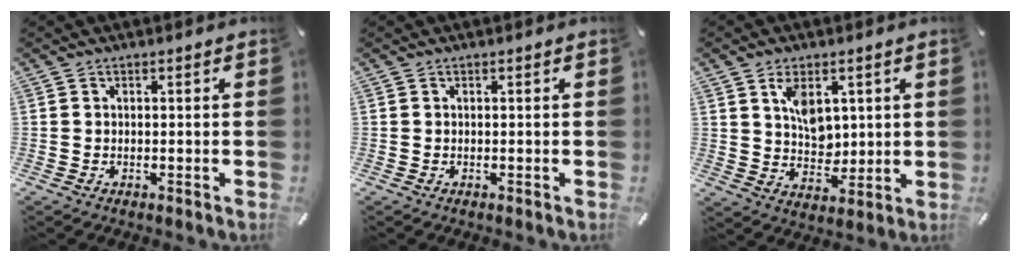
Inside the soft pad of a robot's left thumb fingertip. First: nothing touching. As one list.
[{"total": 0.0}, {"total": 8.0, "force": [3.2, 5.8, 4.5], "torque": [-0.063, -0.007, 0.056]}]